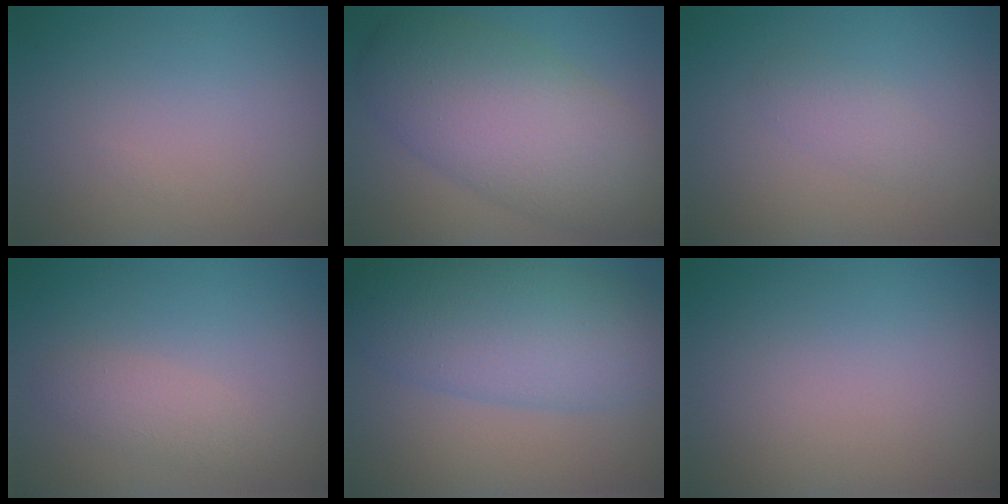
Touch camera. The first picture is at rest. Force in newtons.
{"total": 10.0, "press": 10.0, "slide": 0.4}
{"total": 1.5, "press": 1.5, "slide": 0.1}
{"total": 1.8, "press": 1.8, "slide": 0.2}
{"total": 8.1, "press": 8.1, "slide": 0.0}
{"total": 0.0}